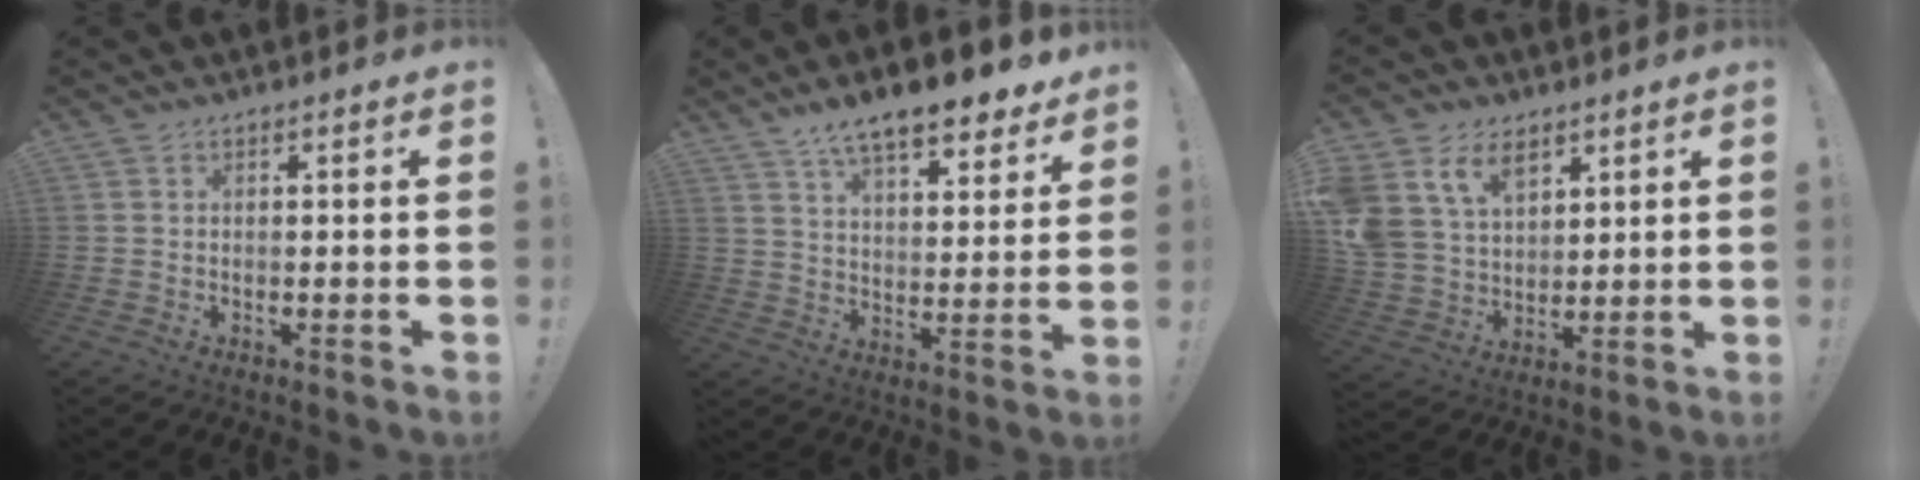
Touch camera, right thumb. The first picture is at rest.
{"total": 13.0, "force": [9.9, 3.9, 7.5], "torque": [-0.119, -0.069, 0.169]}
{"total": 13.2, "force": [7.9, 8.6, 6.2], "torque": [-0.131, -0.038, 0.156]}